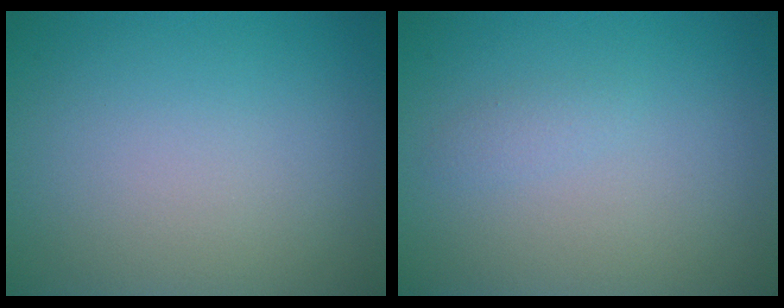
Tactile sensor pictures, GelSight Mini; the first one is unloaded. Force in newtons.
{"total": 0.8, "press": 0.7, "slide": 0.1}